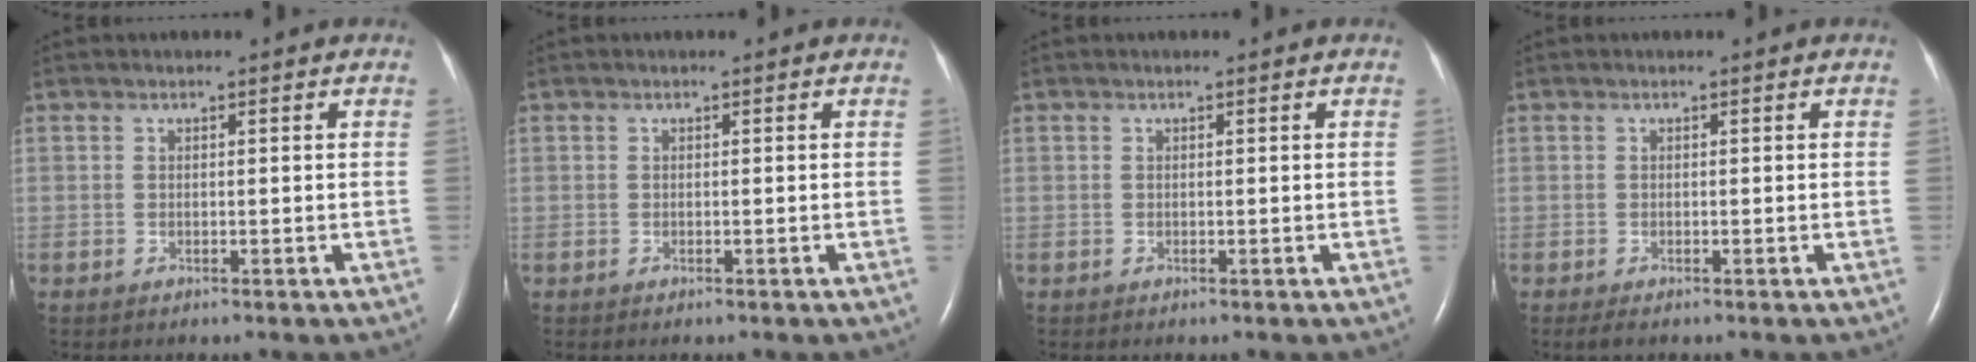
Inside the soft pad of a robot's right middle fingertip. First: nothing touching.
{"total": 0.0}
{"total": 0.0}
{"total": 1.0, "force": [-0.7, 0.2, 0.7], "torque": [-0.017, -0.003, -0.010]}